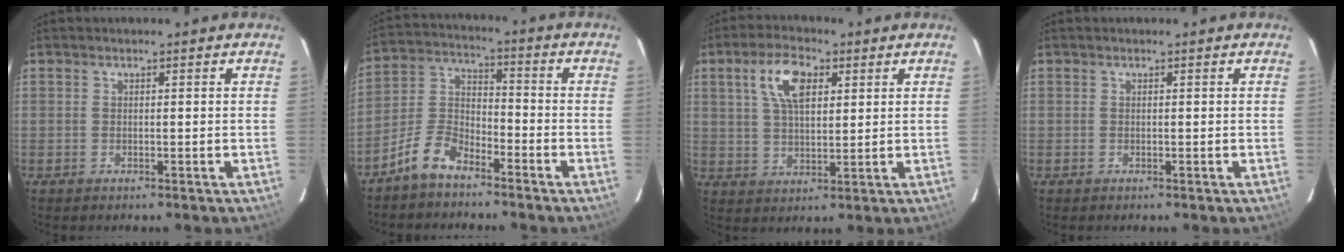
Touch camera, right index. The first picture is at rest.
{"total": 8.3, "force": [-6.0, 3.6, 4.4], "torque": [-0.110, 0.024, -0.122]}
{"total": 8.4, "force": [3.3, 4.1, 6.6], "torque": [-0.123, 0.019, 0.063]}
{"total": 0.0}